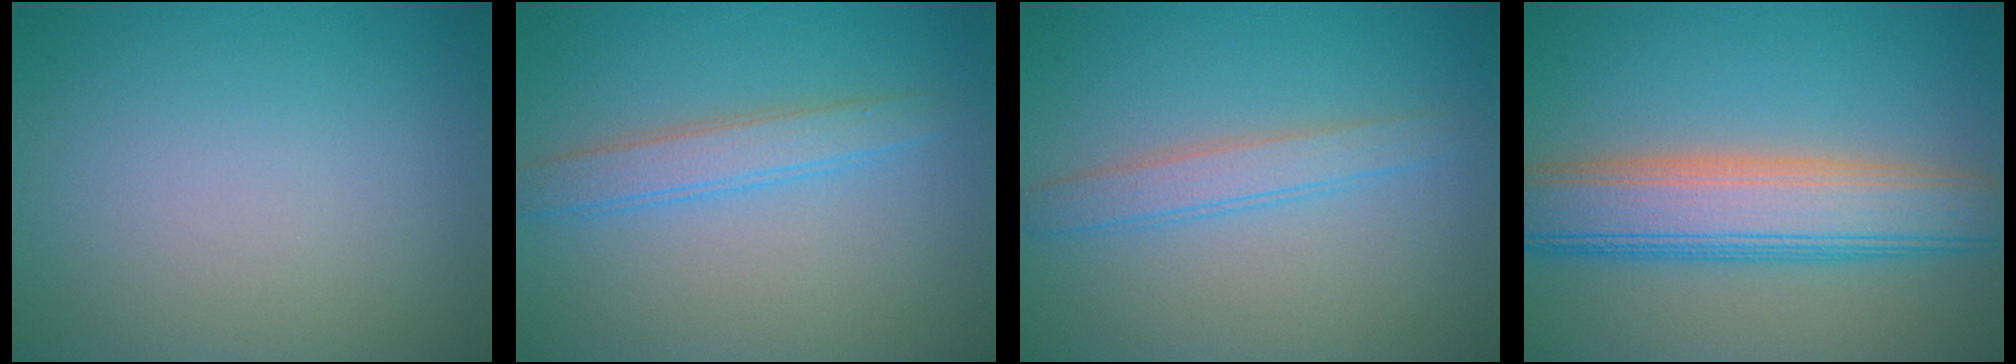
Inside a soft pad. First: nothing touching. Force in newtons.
{"total": 2.7, "press": 2.7, "slide": 0.1}
{"total": 2.5, "press": 2.5, "slide": 0.0}
{"total": 8.1, "press": 8.1, "slide": 0.5}